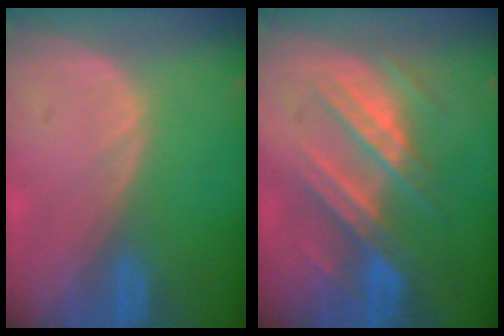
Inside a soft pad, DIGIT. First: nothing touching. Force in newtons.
{"total": 8.6, "press": 8.3, "slide": 2.4}